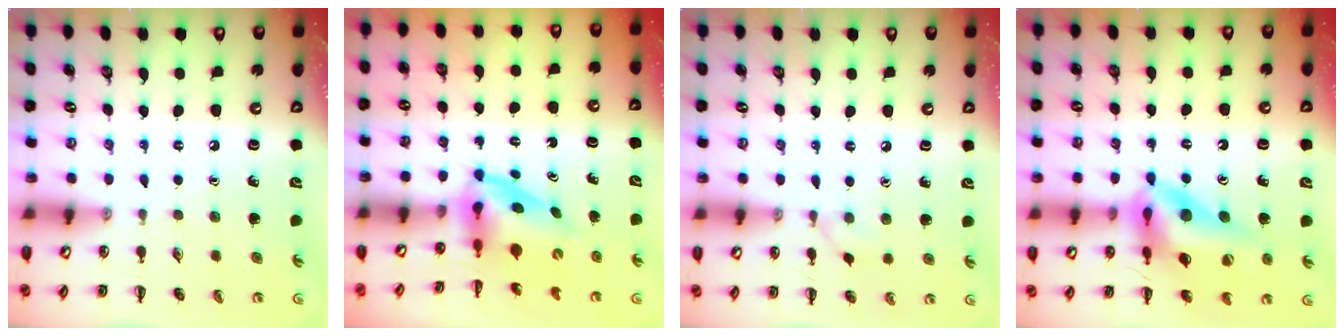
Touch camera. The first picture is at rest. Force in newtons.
{"total": 3.9, "press": 3.8, "slide": 0.7}
{"total": 3.4, "press": 3.1, "slide": 1.4}
{"total": 15.4, "press": 14.5, "slide": 5.2}